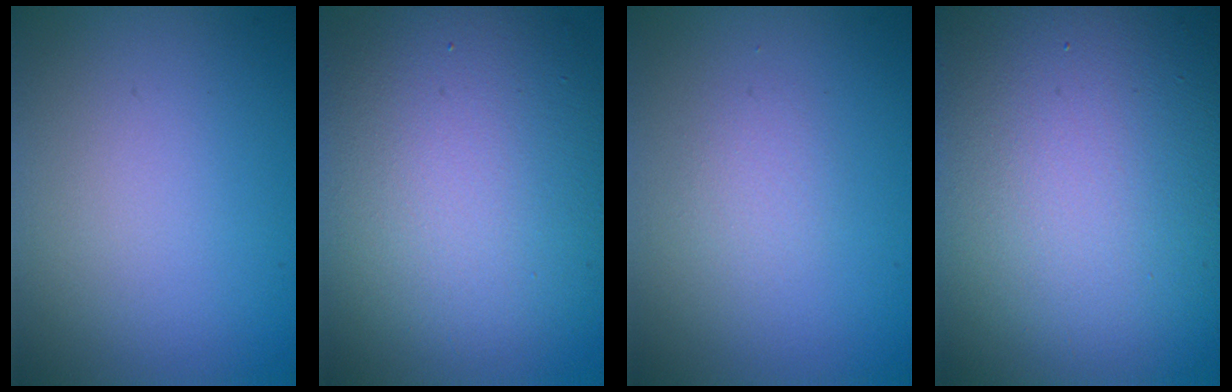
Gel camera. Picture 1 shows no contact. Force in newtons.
{"total": 12.2, "press": 12.2, "slide": 0.6}
{"total": 1.0, "press": 1.0, "slide": 0.0}
{"total": 21.1, "press": 21.1, "slide": 0.8}